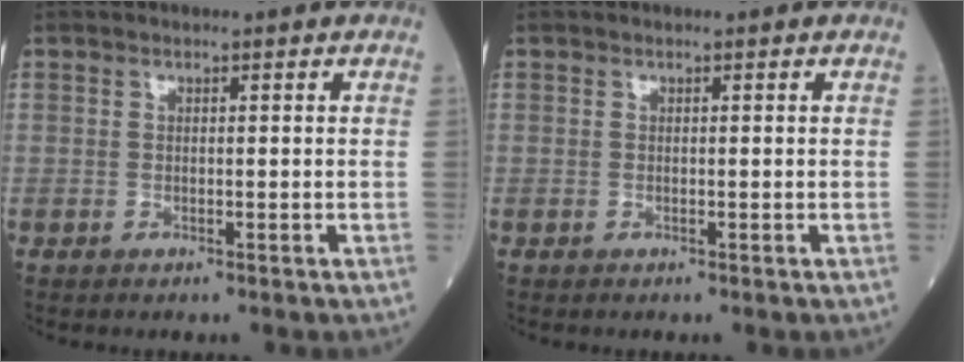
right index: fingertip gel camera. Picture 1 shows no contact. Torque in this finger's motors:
{"motor_torque": [0.01, -0.01, -0.03, -0.01]}